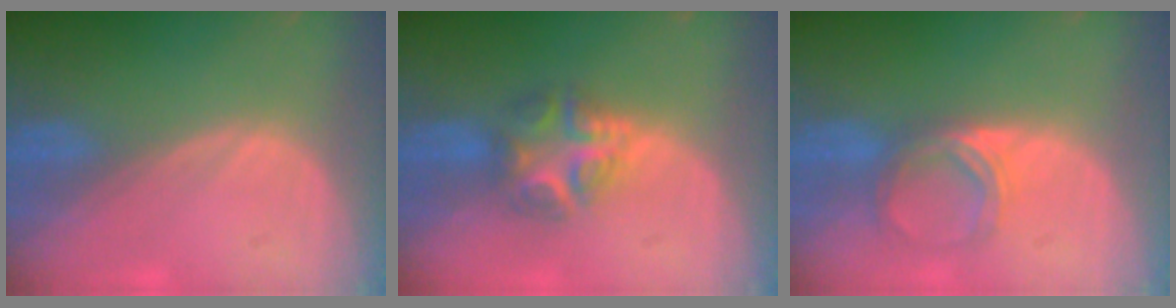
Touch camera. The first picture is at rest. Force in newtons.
{"total": 6.3, "press": 6.1, "slide": 1.8}
{"total": 5.1, "press": 4.5, "slide": 2.3}